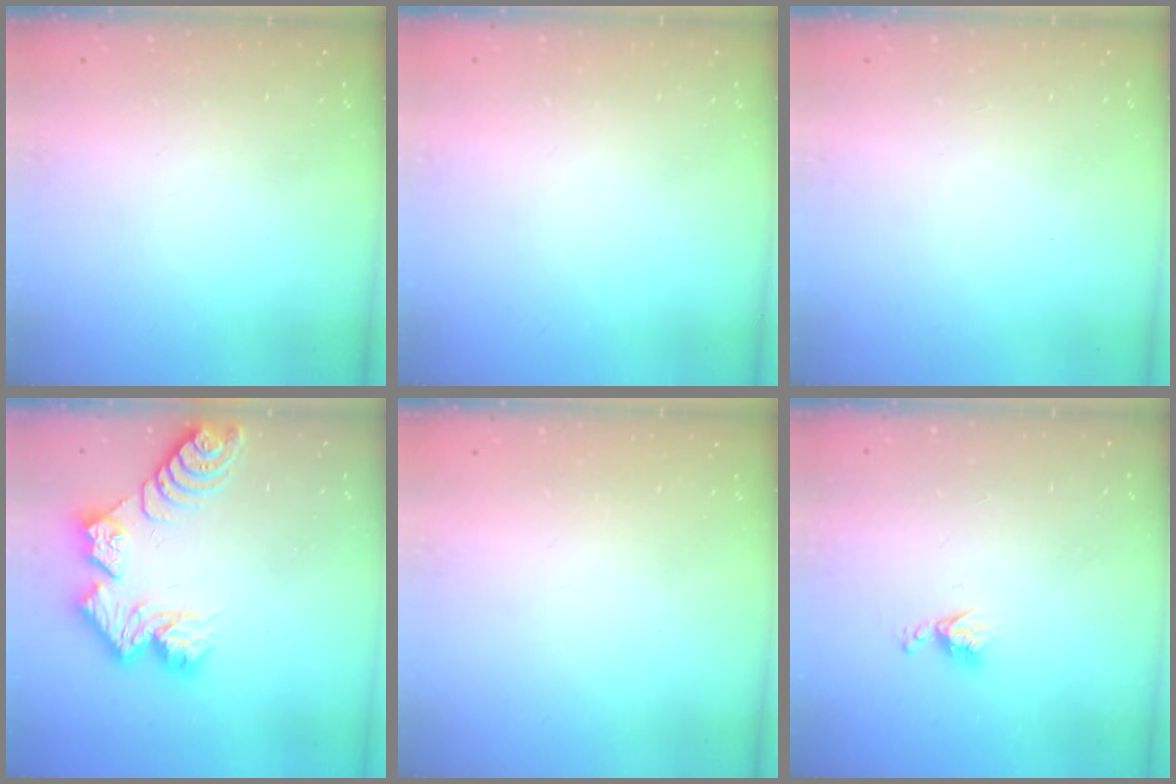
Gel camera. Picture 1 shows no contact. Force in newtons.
{"total": 0.0}
{"total": 0.0}
{"total": 12.7, "press": 12.6, "slide": 1.0}
{"total": 0.0}
{"total": 5.8, "press": 5.7, "slide": 0.7}